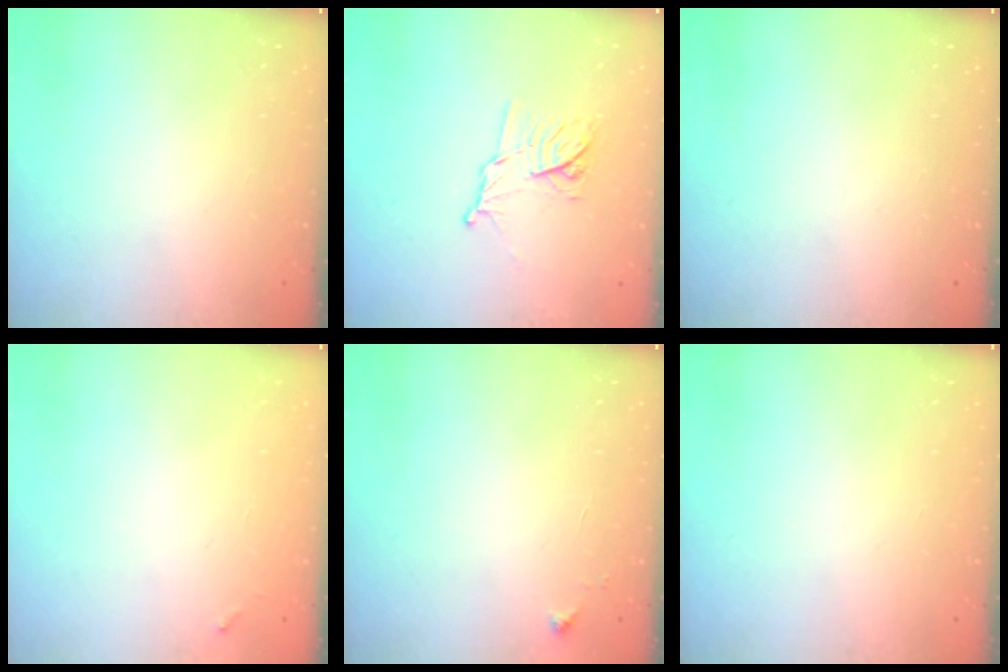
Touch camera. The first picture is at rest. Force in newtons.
{"total": 10.3, "press": 10.3, "slide": 0.3}
{"total": 0.0}
{"total": 3.7, "press": 3.7, "slide": 0.2}
{"total": 3.9, "press": 3.8, "slide": 0.6}
{"total": 0.0}